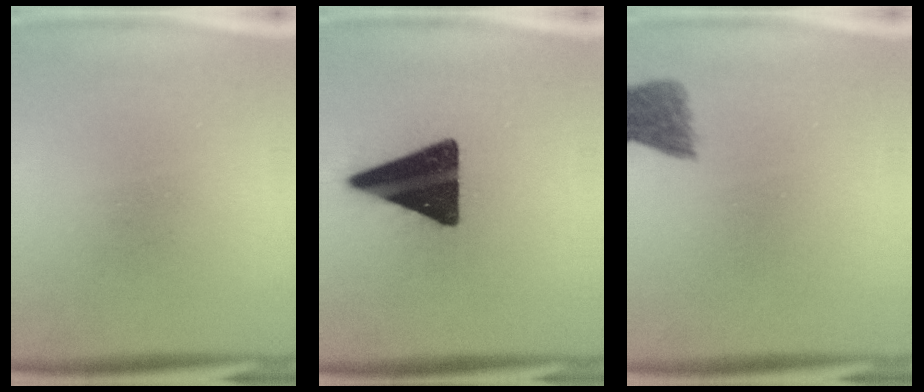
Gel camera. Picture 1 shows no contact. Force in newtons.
{"total": 17.9}
{"total": 4.3}